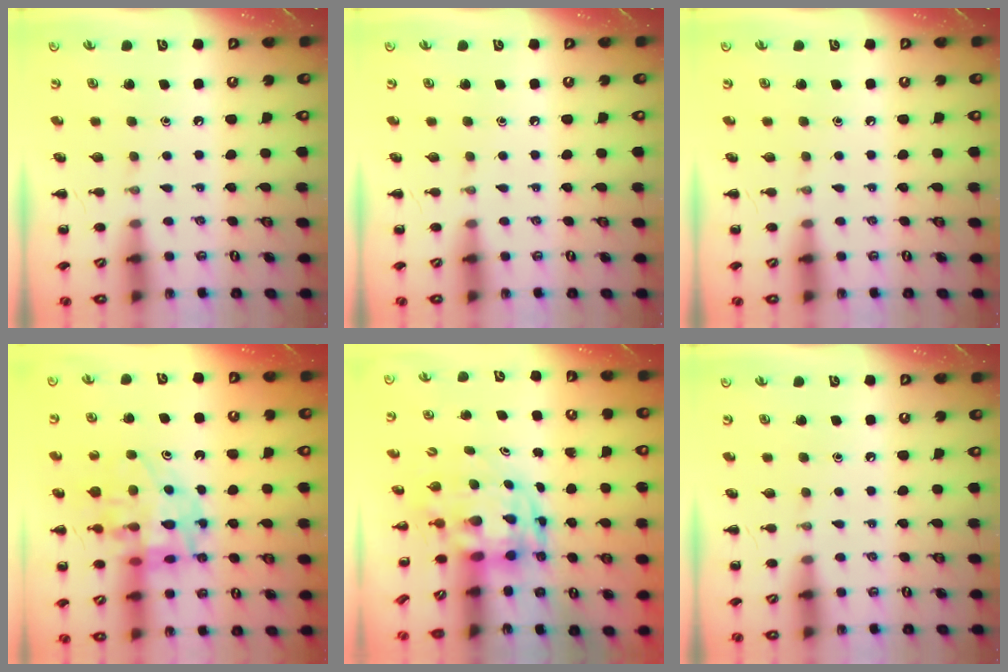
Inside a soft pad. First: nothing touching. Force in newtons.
{"total": 0.0}
{"total": 0.0}
{"total": 16.0, "press": 15.5, "slide": 4.0}
{"total": 3.3, "press": 3.2, "slide": 0.8}
{"total": 0.0}